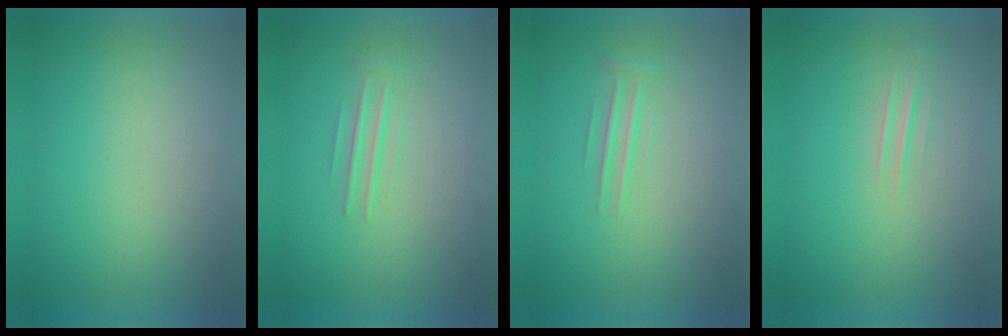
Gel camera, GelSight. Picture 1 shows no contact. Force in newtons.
{"total": 1.1}
{"total": 1.1}
{"total": 1.1}